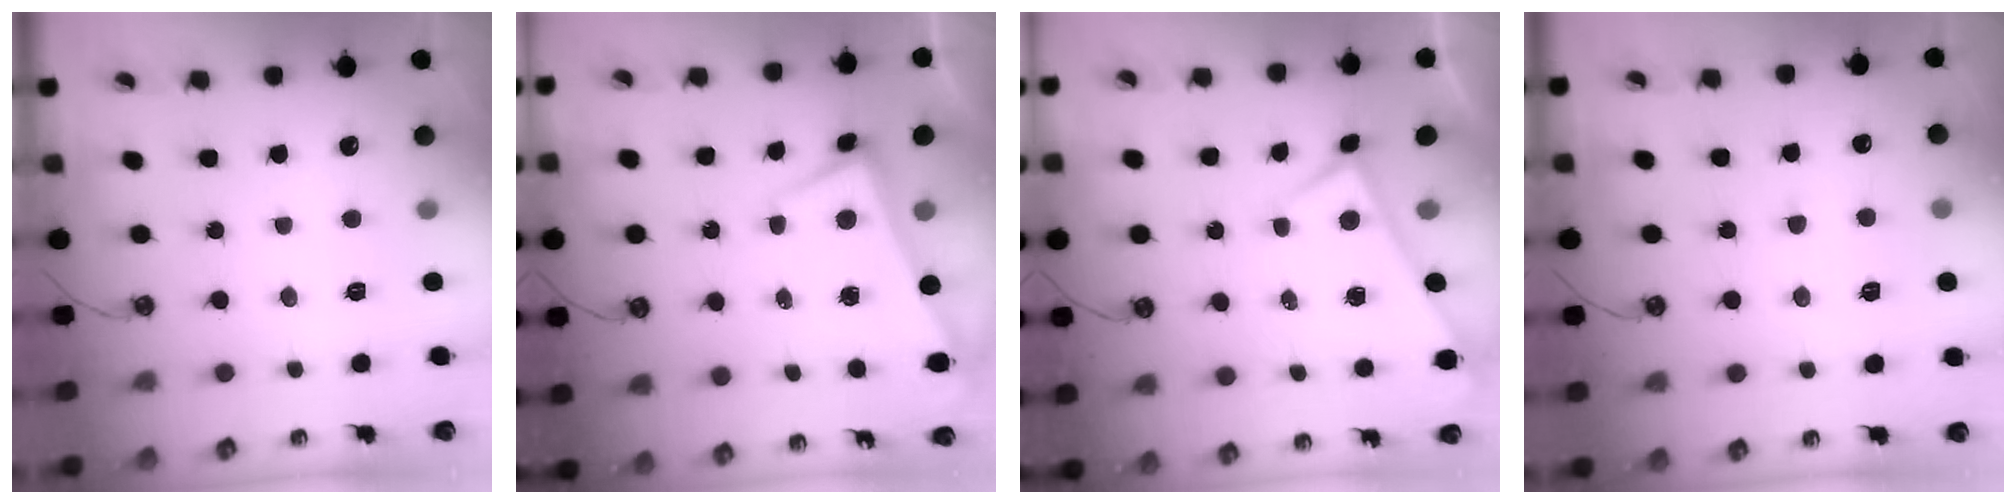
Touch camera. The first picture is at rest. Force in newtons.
{"total": 1.5, "press": 0.5, "slide": 1.4}
{"total": 0.0}
{"total": 2.6, "press": 2.5, "slide": 0.6}